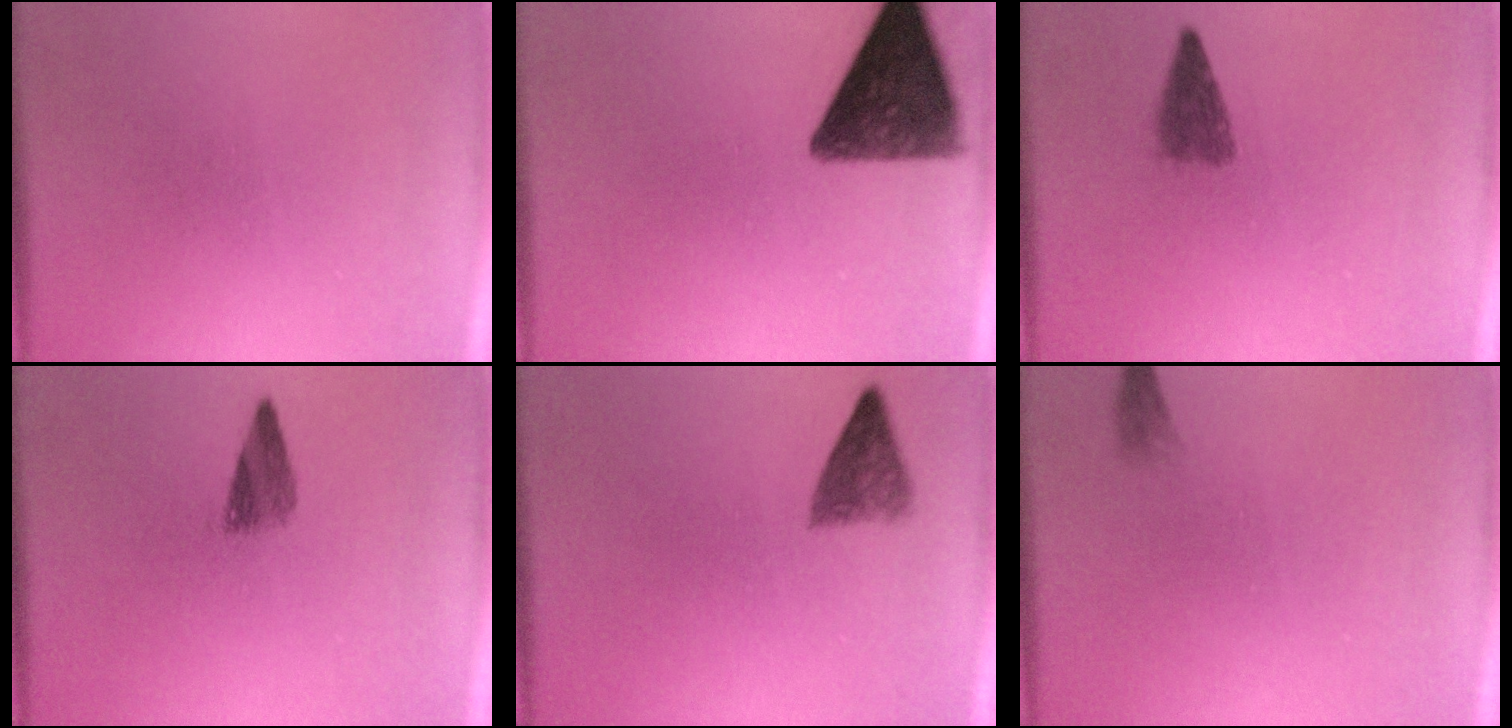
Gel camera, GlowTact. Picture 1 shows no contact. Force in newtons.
{"total": 11.8}
{"total": 2.8}
{"total": 2.9}
{"total": 3.5}
{"total": 1.1}